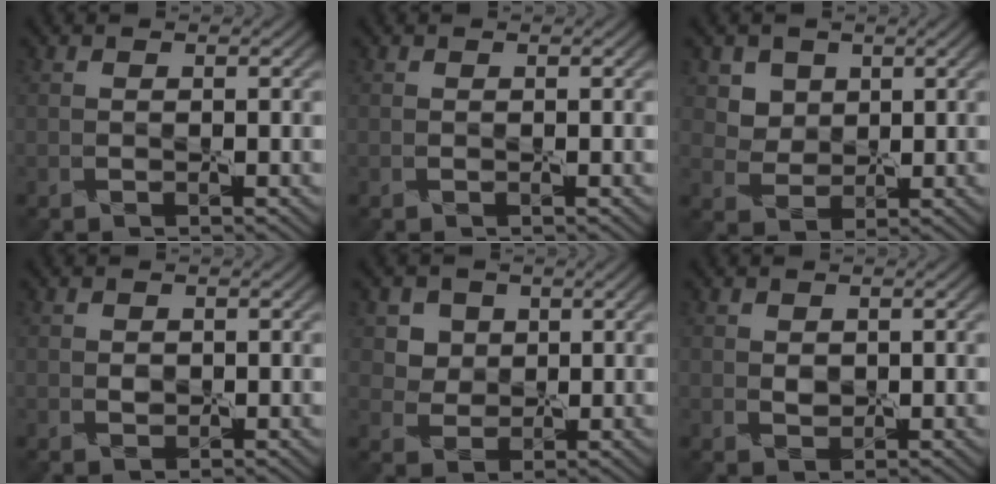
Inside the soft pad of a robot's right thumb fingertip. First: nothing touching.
{"total": 0.0}
{"total": 3.3, "force": [2.6, 2.0, -0.3], "torque": [-0.004, -0.007, 0.056]}
{"total": 0.7, "force": [0.1, 0.6, 0.2], "torque": [0.002, 0.002, 0.003]}
{"total": 4.0, "force": [2.7, 2.9, 0.2], "torque": [-0.018, 0.002, 0.050]}
{"total": 0.9, "force": [0.6, 0.7, 0.3], "torque": [0.002, 0.005, 0.013]}